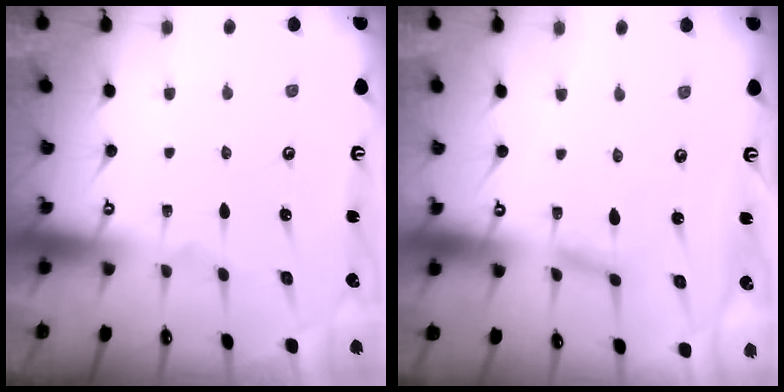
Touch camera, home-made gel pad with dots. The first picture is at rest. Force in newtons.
{"total": 2.9, "press": 2.9, "slide": 0.3}